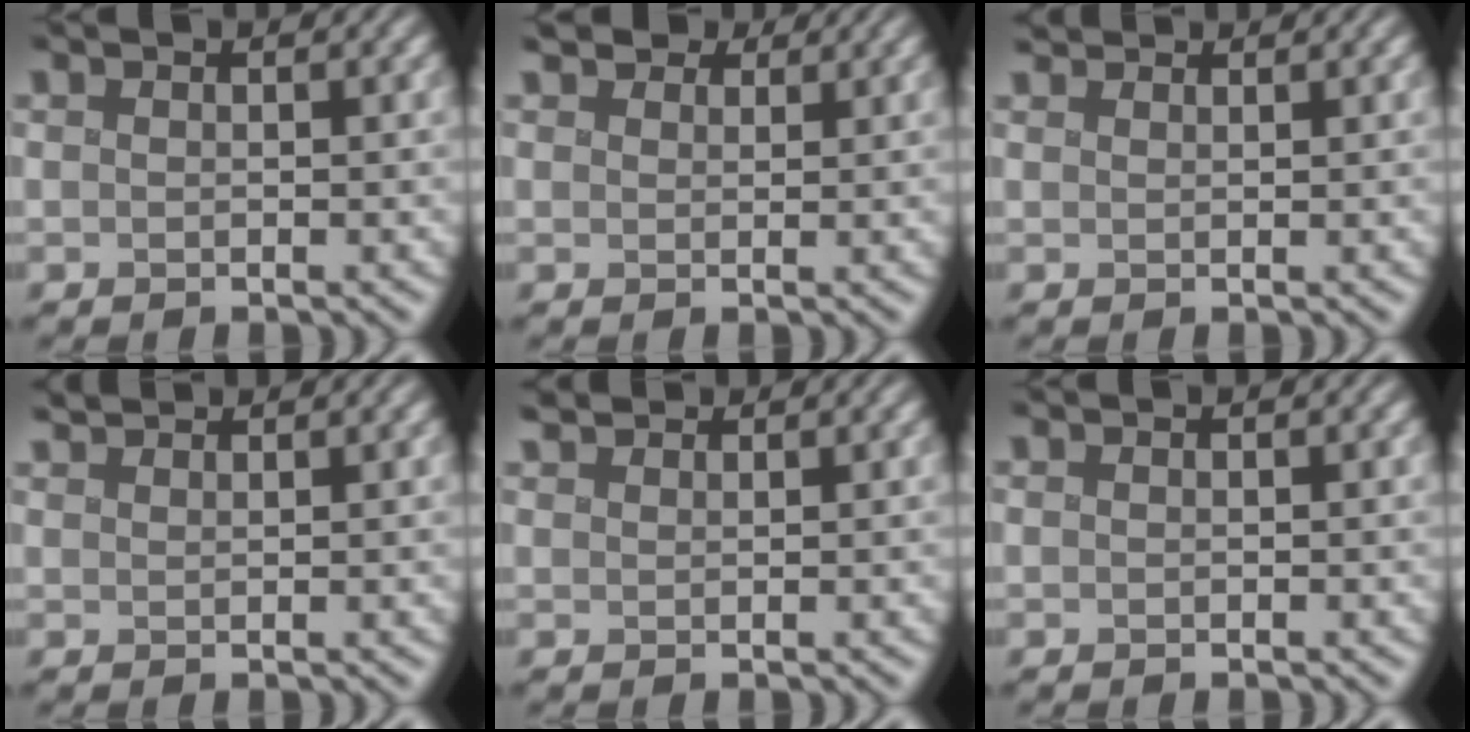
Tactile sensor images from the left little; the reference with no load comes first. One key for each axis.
{"total": 4.4, "fx": 3.6, "fy": 2.0, "fz": 1.6, "tx": -0.046, "ty": 0.017, "tz": 0.041}
{"total": 2.6, "fx": 2.3, "fy": 0.9, "fz": 0.9, "tx": -0.008, "ty": 0.013, "tz": 0.021}
{"total": 2.1, "fx": 2.0, "fy": 0.4, "fz": 0.6, "tx": -0.005, "ty": 0.010, "tz": 0.025}
{"total": 2.5, "fx": 2.3, "fy": 0.7, "fz": 0.8, "tx": -0.012, "ty": 0.013, "tz": 0.026}
{"total": 0.0}